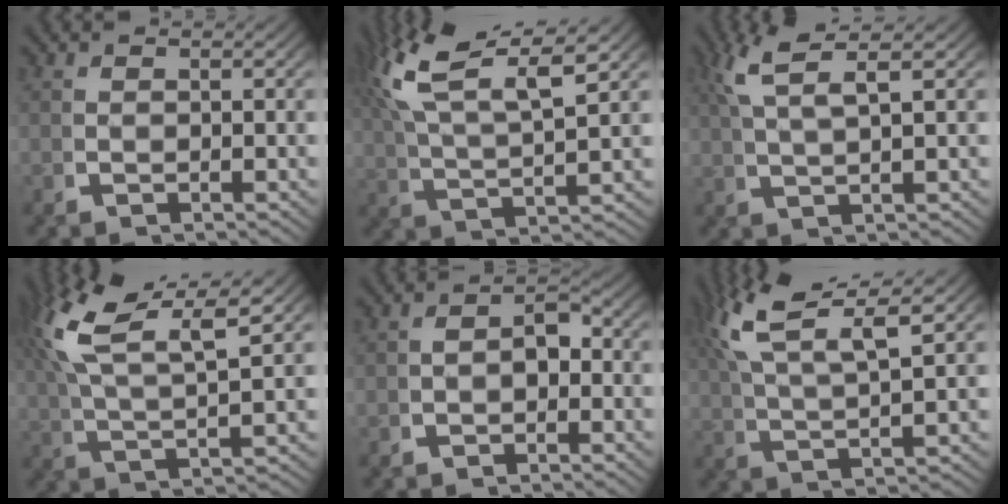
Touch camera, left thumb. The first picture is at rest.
{"total": 10.1, "force": [4.6, 5.2, 7.3], "torque": [-0.148, 0.005, 0.073]}
{"total": 5.2, "force": [3.5, 1.2, 3.6], "torque": [-0.071, 0.013, 0.059]}
{"total": 10.0, "force": [4.3, 4.9, 7.6], "torque": [-0.149, 0.008, 0.066]}
{"total": 2.6, "force": [-0.6, 1.7, 1.9], "torque": [-0.028, -0.003, -0.011]}
{"total": 9.0, "force": [4.6, 4.3, 6.5], "torque": [-0.129, 0.001, 0.076]}